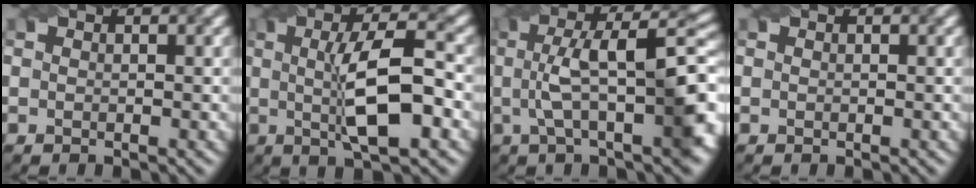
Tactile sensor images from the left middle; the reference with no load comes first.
{"total": 8.2, "force": [-0.1, 2.0, 8.0], "torque": [-0.126, 0.007, -0.003]}
{"total": 10.6, "force": [0.6, 3.1, 10.1], "torque": [-0.151, 0.014, 0.009]}
{"total": 0.0}